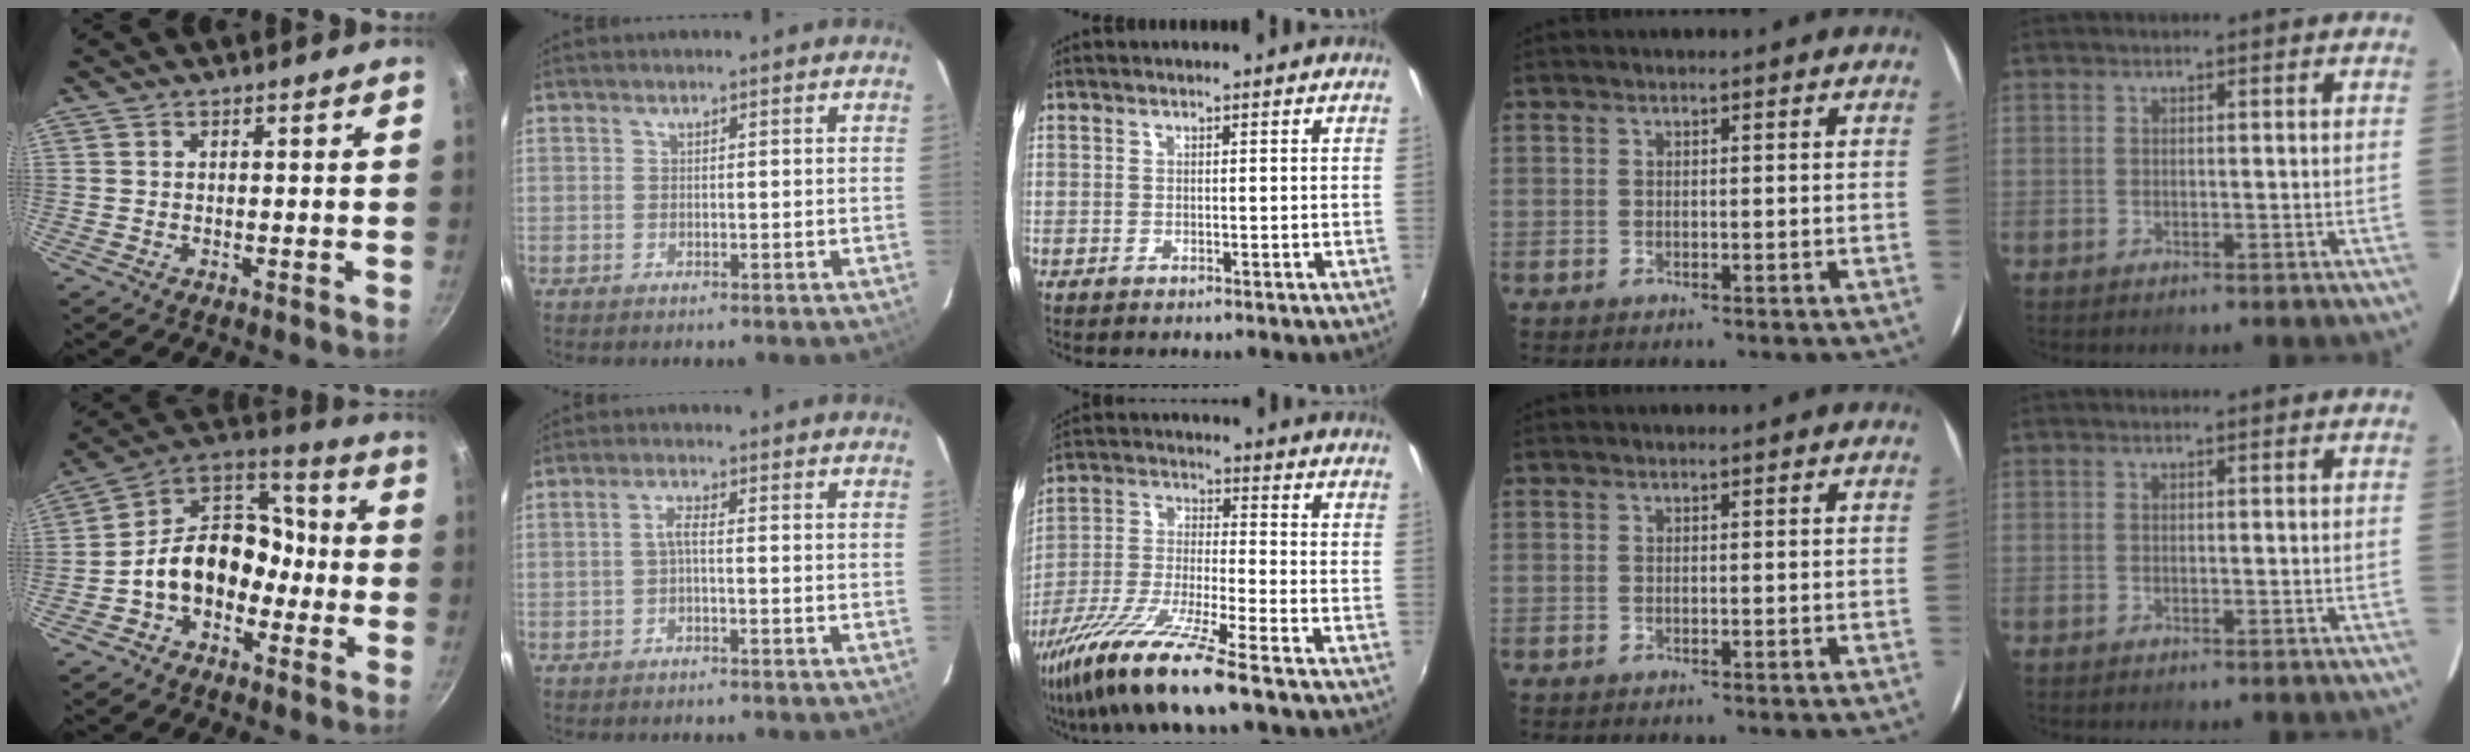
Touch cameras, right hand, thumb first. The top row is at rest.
{"thumb": {"total": 14.6, "force": [-4.3, 11.0, 8.6], "torque": [-0.088, 0.069, -0.097]}, "index": {"total": 1.9, "force": [-0.6, 0.3, 1.8], "torque": [-0.038, 0.007, -0.013]}, "middle": {"total": 15.0, "force": [-10.8, 0.6, 10.3], "torque": [-0.214, -0.033, -0.203]}}